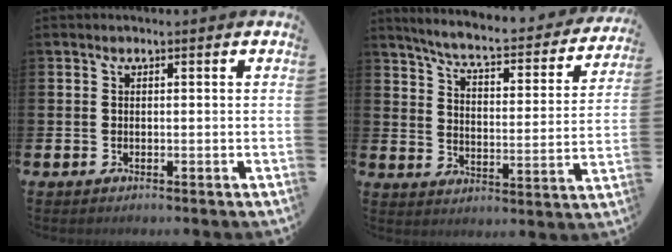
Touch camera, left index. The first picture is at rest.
{"total": 6.0, "force": [5.5, 0.7, 2.5], "torque": [-0.069, -0.046, 0.085]}